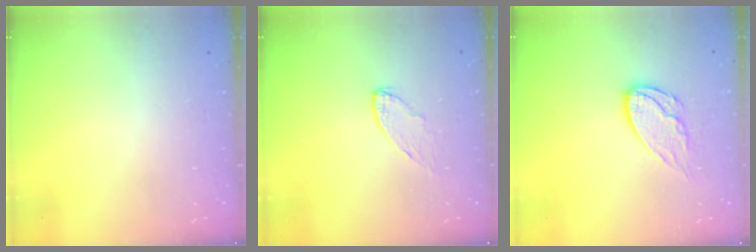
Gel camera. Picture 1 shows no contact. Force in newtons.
{"total": 6.4, "press": 6.4, "slide": 0.4}
{"total": 11.5, "press": 11.4, "slide": 1.1}